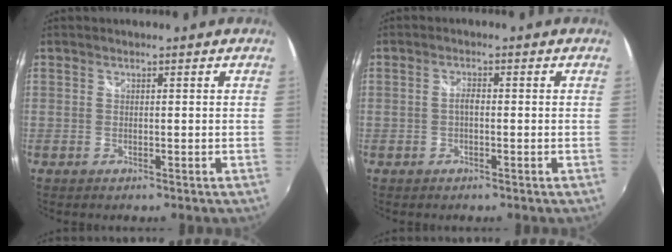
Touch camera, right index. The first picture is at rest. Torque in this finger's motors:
{"motor_torque": [0.64, 0.21, 0.12, 0.03]}